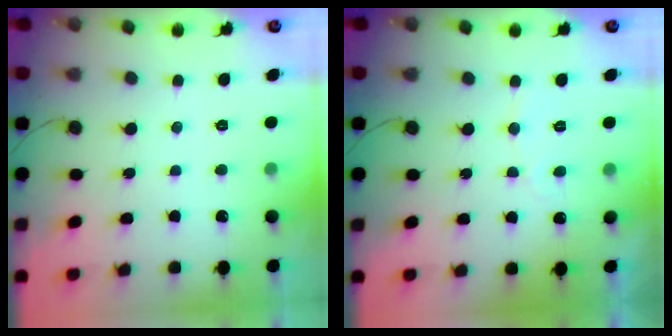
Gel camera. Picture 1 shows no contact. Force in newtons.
{"total": 3.8, "press": 3.8, "slide": 0.2}